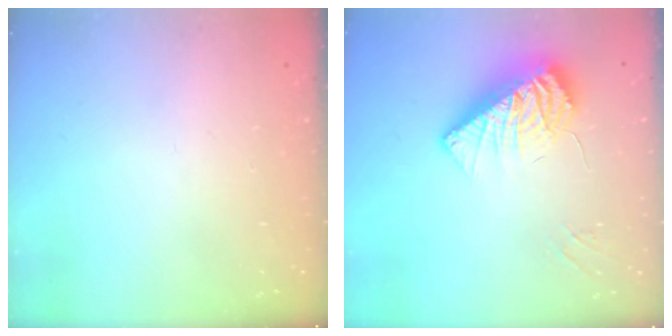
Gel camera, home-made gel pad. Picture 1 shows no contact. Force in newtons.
{"total": 12.8, "press": 12.4, "slide": 3.5}